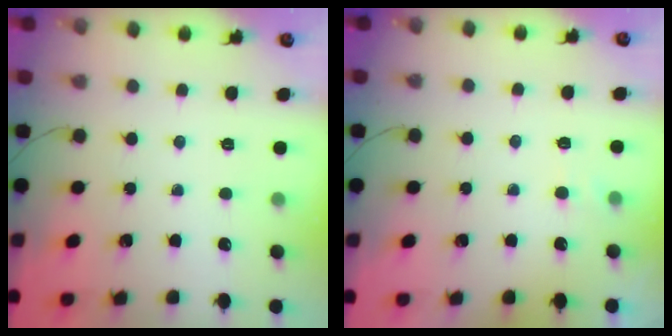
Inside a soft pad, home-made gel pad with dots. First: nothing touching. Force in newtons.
{"total": 3.7, "press": 3.5, "slide": 1.1}